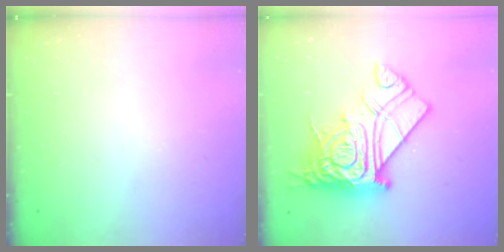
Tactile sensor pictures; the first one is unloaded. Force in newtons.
{"total": 22.6, "press": 22.5, "slide": 2.5}